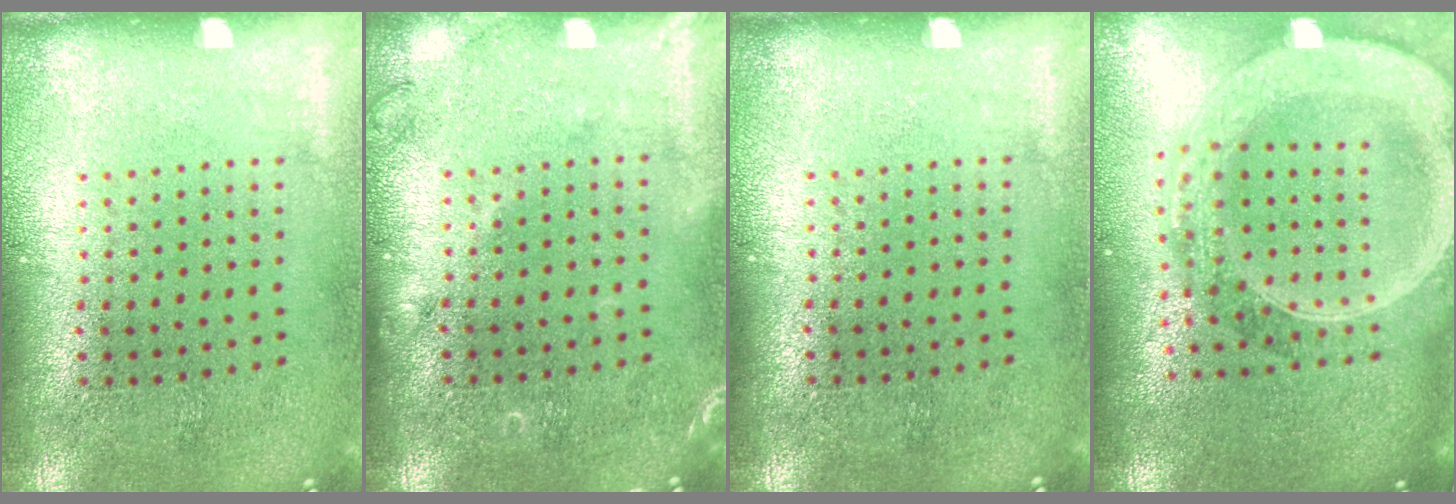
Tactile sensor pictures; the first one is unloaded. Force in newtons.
{"total": 1.5, "press": 1.5, "slide": 0.3}
{"total": 0.0}
{"total": 2.9, "press": 2.5, "slide": 1.5}